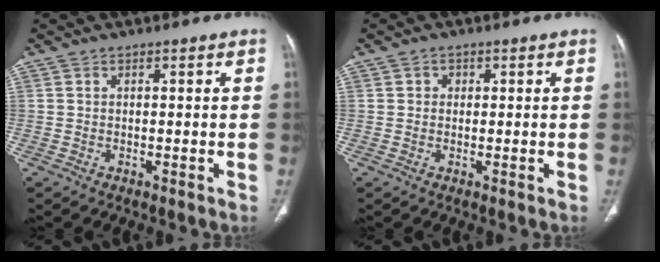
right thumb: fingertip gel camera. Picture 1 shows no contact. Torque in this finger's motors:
{"motor_torque": [-0.66, 0.23, -0.62, 0.27, 0.02]}